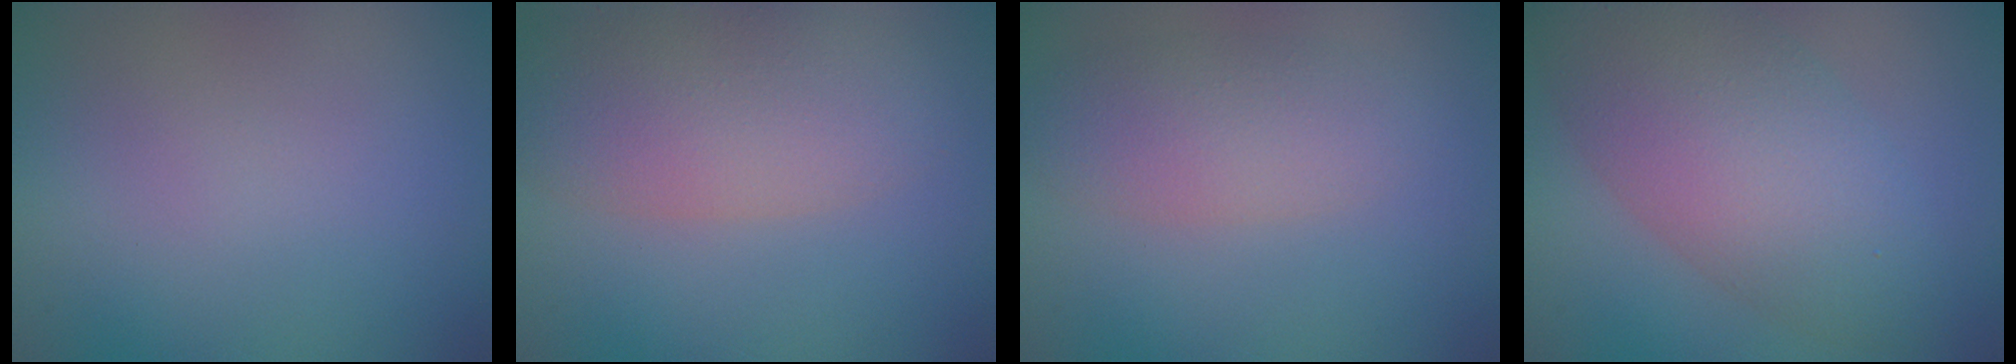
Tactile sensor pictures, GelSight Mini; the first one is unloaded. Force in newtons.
{"total": 6.1, "press": 6.0, "slide": 0.5}
{"total": 3.5, "press": 3.5, "slide": 0.1}
{"total": 7.9, "press": 7.9, "slide": 0.2}